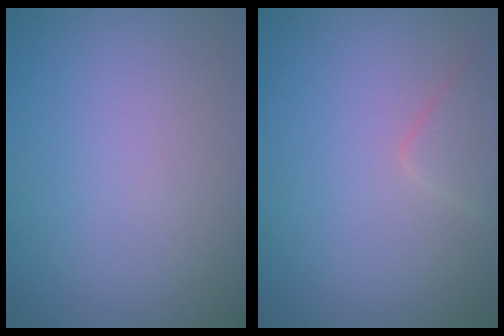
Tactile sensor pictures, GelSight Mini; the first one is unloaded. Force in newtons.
{"total": 1.9, "press": 1.9, "slide": 0.0}